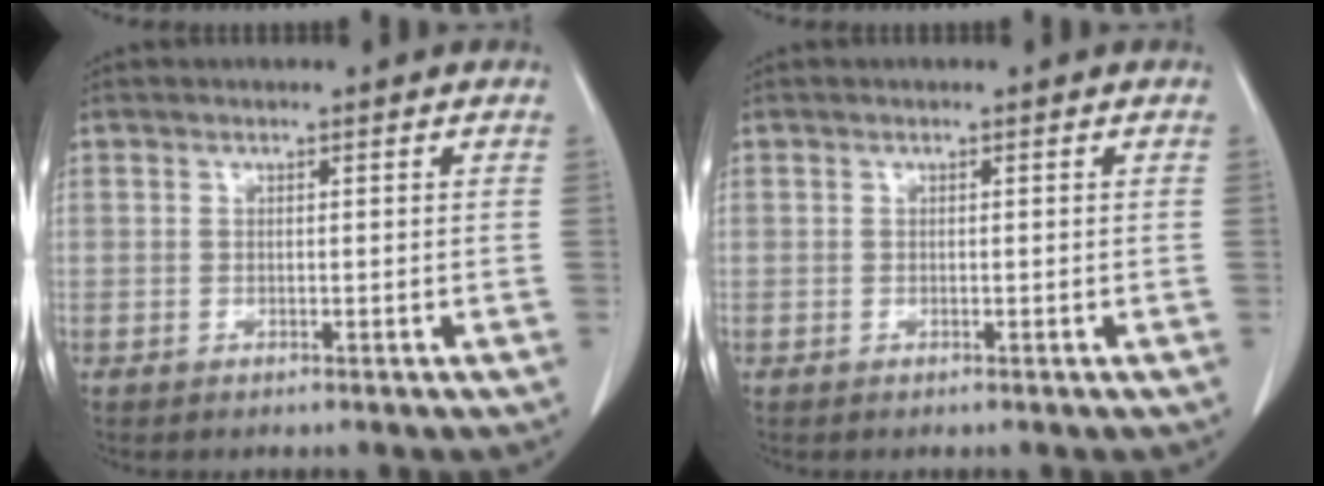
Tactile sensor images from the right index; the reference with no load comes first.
{"total": 0.0}